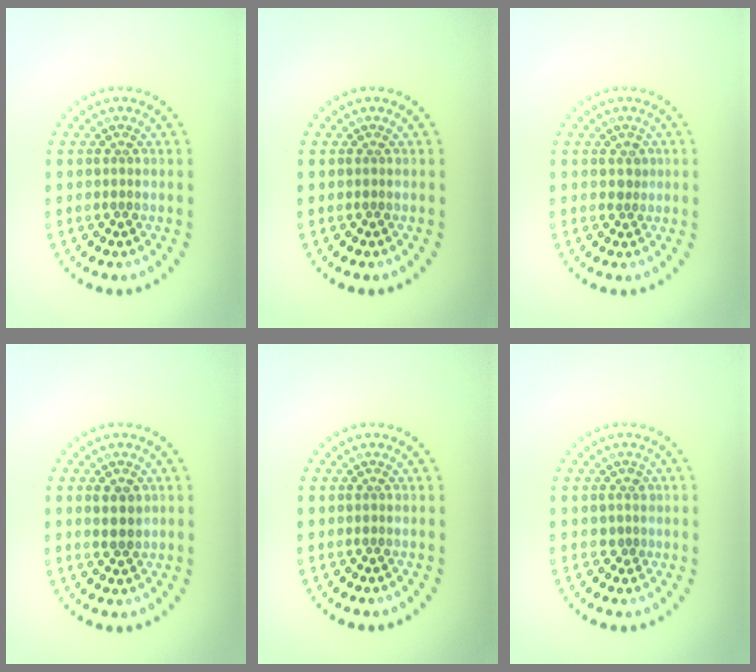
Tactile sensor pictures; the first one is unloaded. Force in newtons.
{"total": 0.0}
{"total": 1.0, "press": 0.8, "slide": 0.6}
{"total": 1.9, "press": 1.8, "slide": 0.6}
{"total": 0.0}
{"total": 1.2, "press": 0.9, "slide": 0.8}